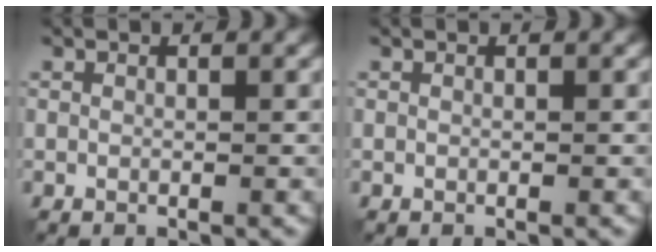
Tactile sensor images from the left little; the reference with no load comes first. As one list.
[{"total": 0.0}]